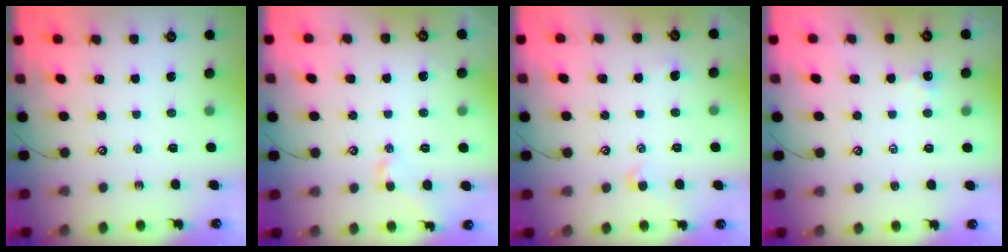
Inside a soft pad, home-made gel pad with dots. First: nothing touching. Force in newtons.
{"total": 0.7, "press": 0.6, "slide": 0.3}
{"total": 0.9, "press": 0.7, "slide": 0.6}
{"total": 0.6, "press": 0.5, "slide": 0.3}